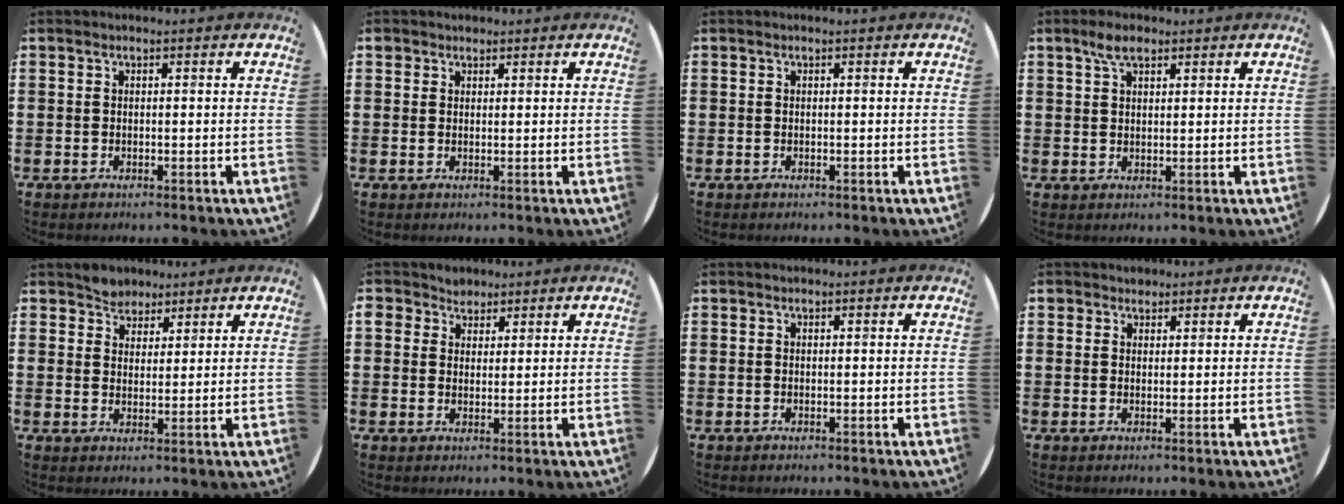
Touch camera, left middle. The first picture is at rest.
{"total": 1.2, "force": [1.0, 0.6, 0.0], "torque": [0.006, -0.001, 0.019]}
{"total": 0.0}
{"total": 3.5, "force": [2.5, 1.5, 2.0], "torque": [-0.034, 0.005, 0.042]}
{"total": 3.4, "force": [3.0, 1.5, -0.4], "torque": [-0.003, 0.000, 0.060]}
{"total": 2.9, "force": [2.2, 1.8, 0.0], "torque": [-0.001, 0.005, 0.042]}
{"total": 0.0}
{"total": 1.4, "force": [1.2, 0.6, 0.0], "torque": [-0.001, 0.002, 0.024]}